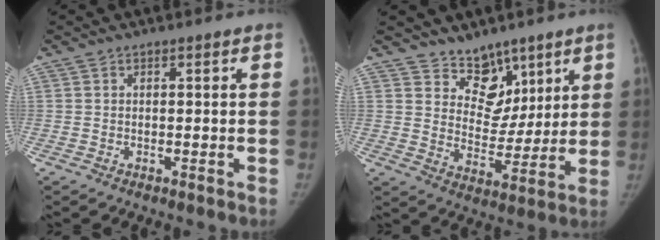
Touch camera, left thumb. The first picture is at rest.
{"total": 9.6, "force": [7.0, 6.0, 2.6], "torque": [0.001, -0.053, 0.126]}